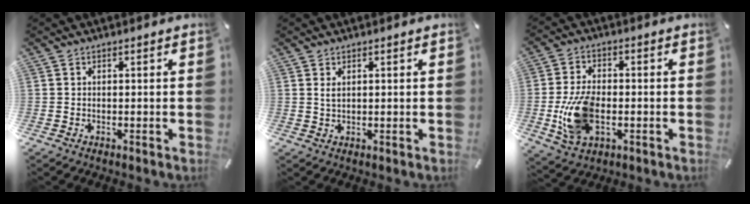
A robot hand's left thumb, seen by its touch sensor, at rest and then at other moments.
{"total": 1.5, "force": [0.6, 0.6, 1.2], "torque": [-0.026, 0.000, 0.010]}
{"total": 12.5, "force": [-2.3, 7.6, 9.6], "torque": [-0.196, -0.003, -0.036]}